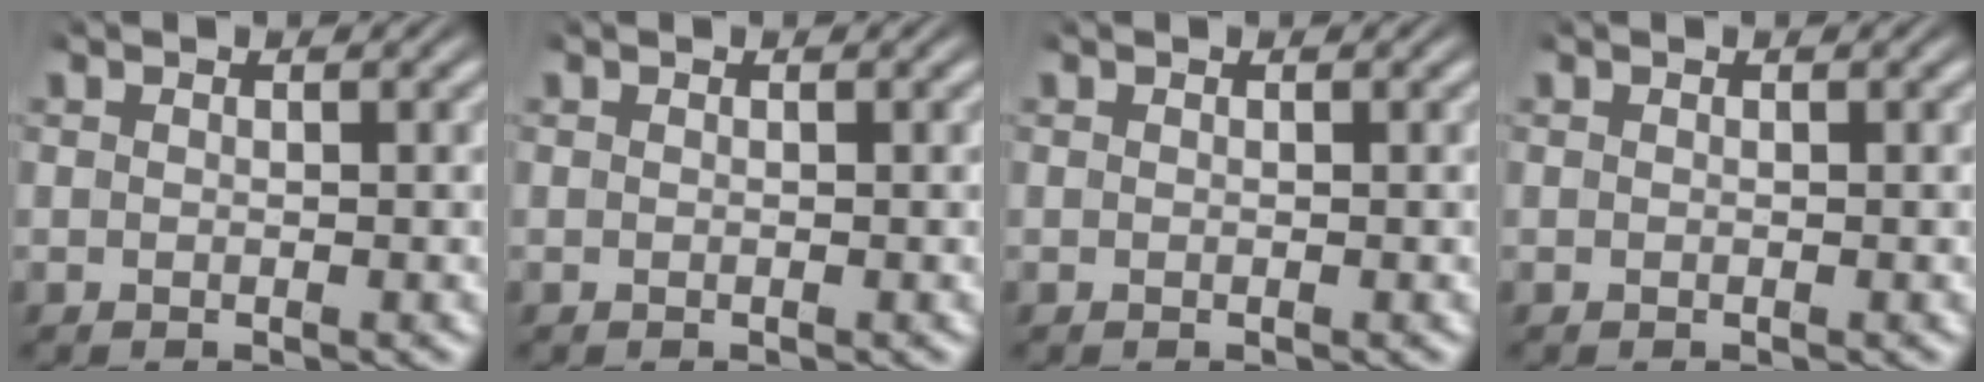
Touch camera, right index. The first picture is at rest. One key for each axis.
{"total": 0.0}
{"total": 0.0}
{"total": 0.0}